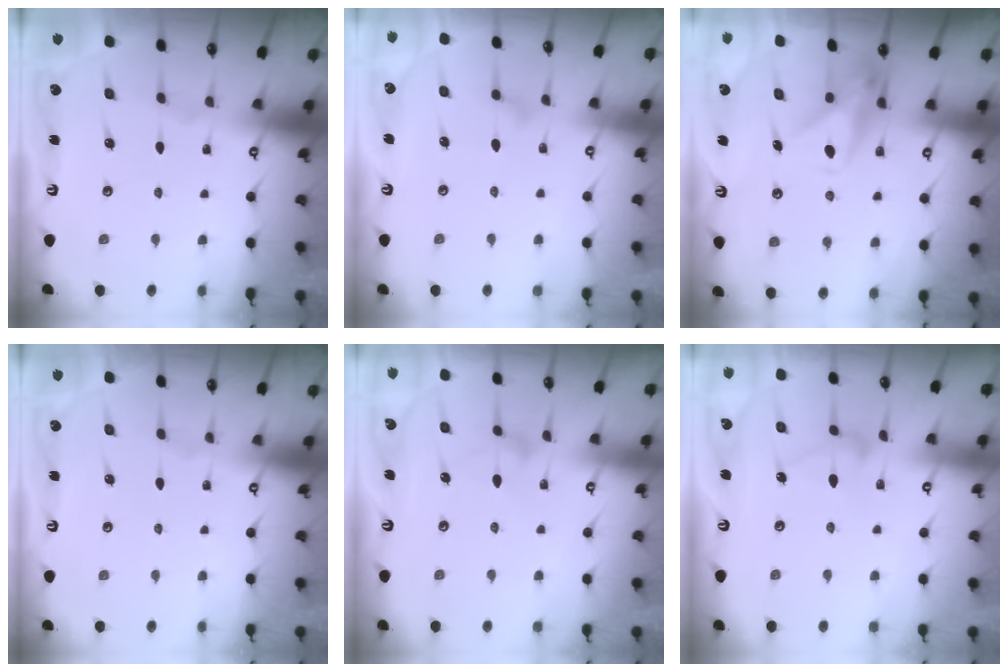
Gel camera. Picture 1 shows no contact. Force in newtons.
{"total": 7.7, "press": 7.7, "slide": 0.3}
{"total": 10.3, "press": 10.3, "slide": 0.8}
{"total": 0.0}
{"total": 9.8, "press": 9.8, "slide": 0.6}
{"total": 7.9, "press": 7.9, "slide": 0.5}